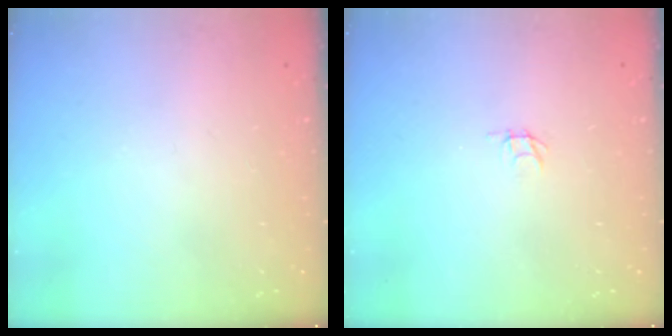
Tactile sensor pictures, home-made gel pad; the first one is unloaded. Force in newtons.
{"total": 1.8, "press": 1.8, "slide": 0.1}